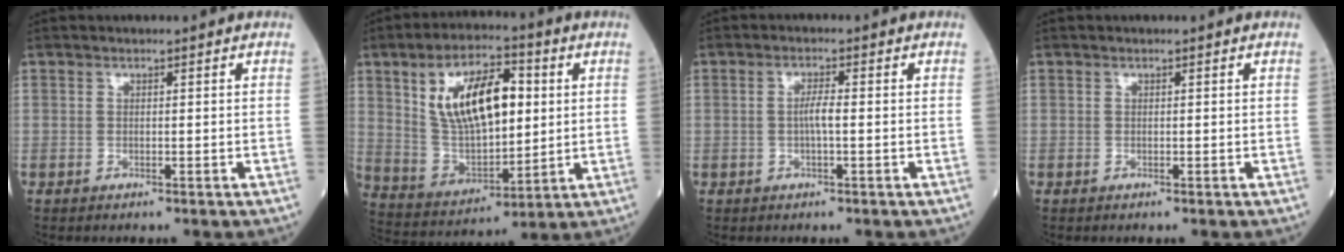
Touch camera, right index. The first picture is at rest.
{"total": 15.3, "force": [4.2, 6.5, 13.2], "torque": [-0.247, 0.018, 0.084]}
{"total": 2.4, "force": [-0.2, 0.1, 2.3], "torque": [-0.047, 0.002, -0.002]}
{"total": 0.0}